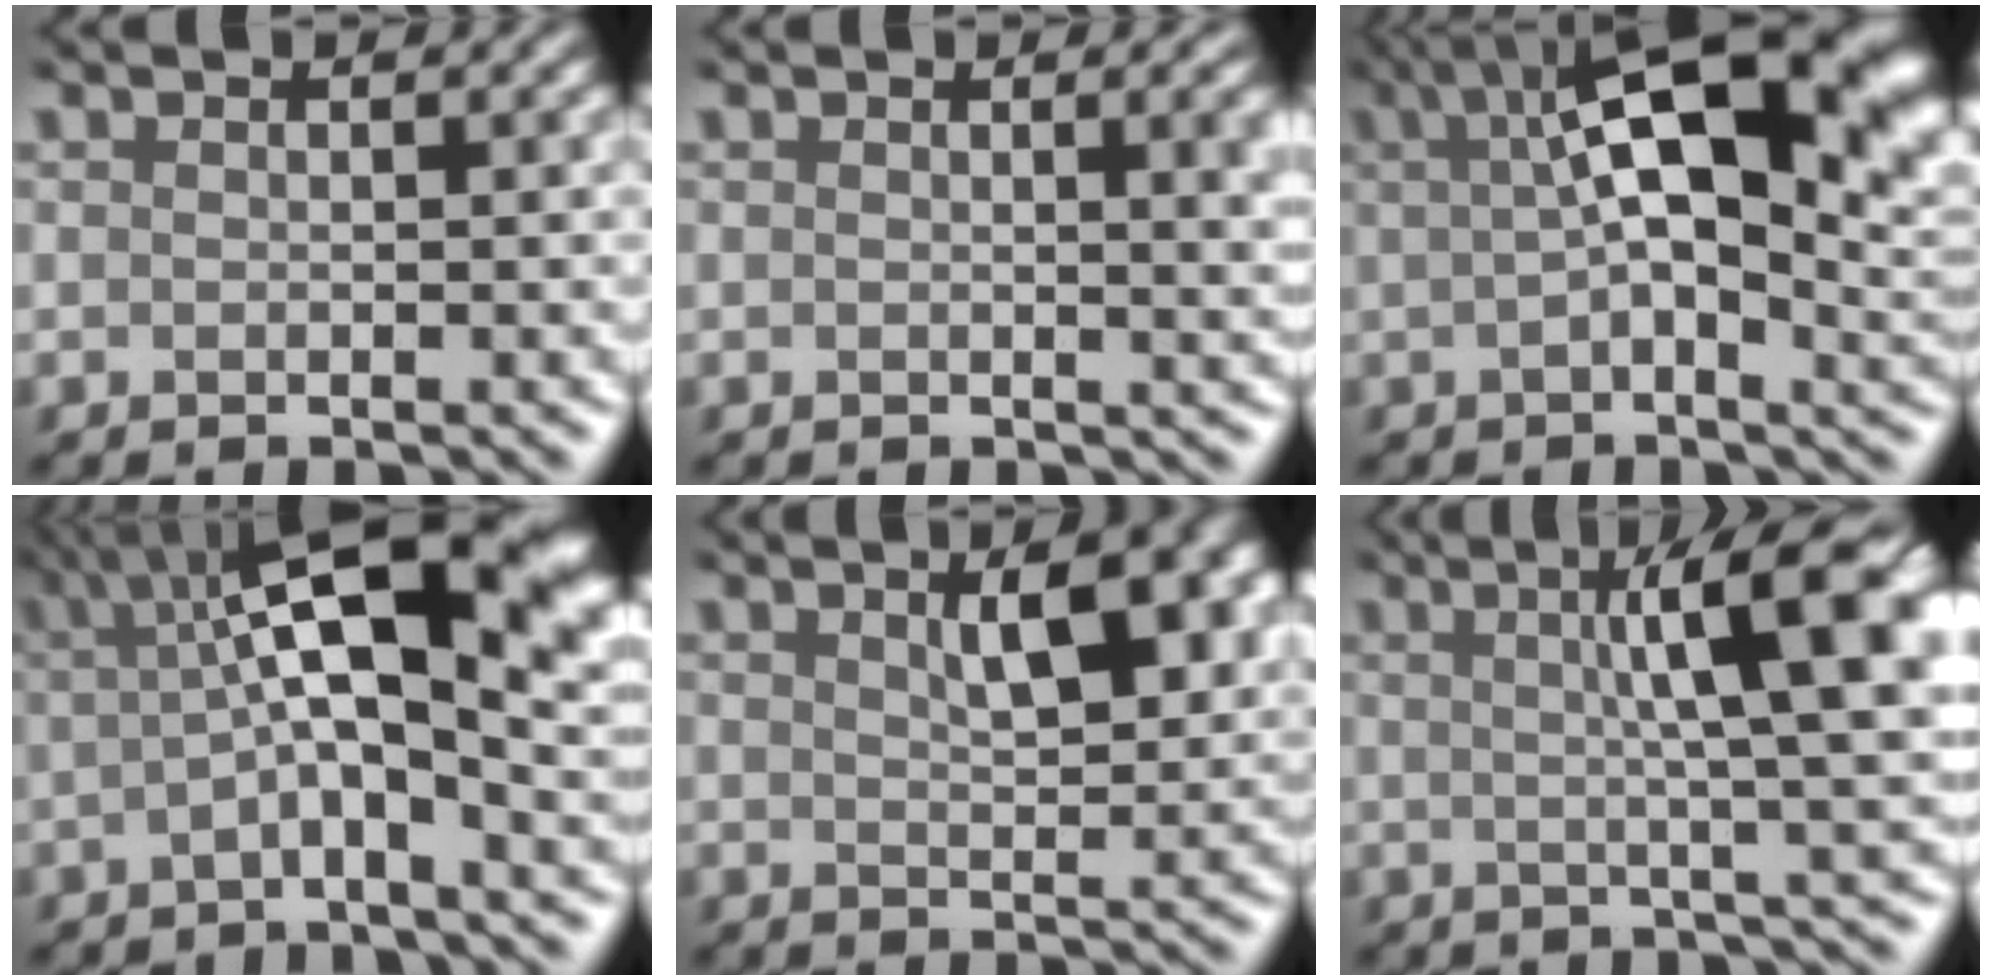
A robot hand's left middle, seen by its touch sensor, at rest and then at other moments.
{"total": 4.4, "force": [0.9, 1.9, 3.8], "torque": [-0.027, 0.027, -0.006]}
{"total": 12.9, "force": [4.7, 3.8, 11.4], "torque": [-0.188, 0.021, 0.085]}
{"total": 11.7, "force": [3.2, 2.8, 10.9], "torque": [-0.190, 0.025, 0.063]}
{"total": 4.0, "force": [1.9, 0.6, 3.5], "torque": [-0.046, 0.018, 0.033]}
{"total": 8.7, "force": [2.0, 1.0, 8.4], "torque": [-0.102, 0.022, 0.039]}